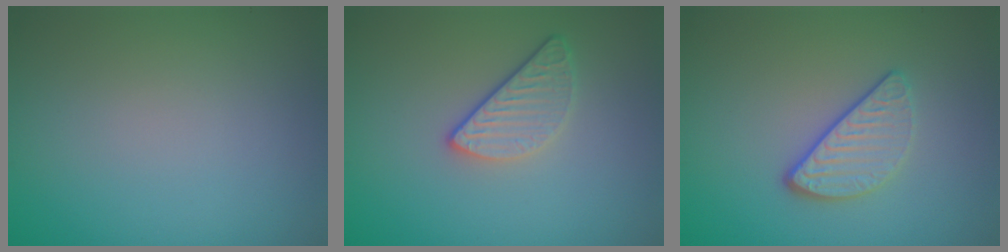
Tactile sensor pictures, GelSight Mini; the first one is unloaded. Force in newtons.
{"total": 2.7, "press": 2.3, "slide": 1.3}
{"total": 3.0, "press": 2.5, "slide": 1.7}